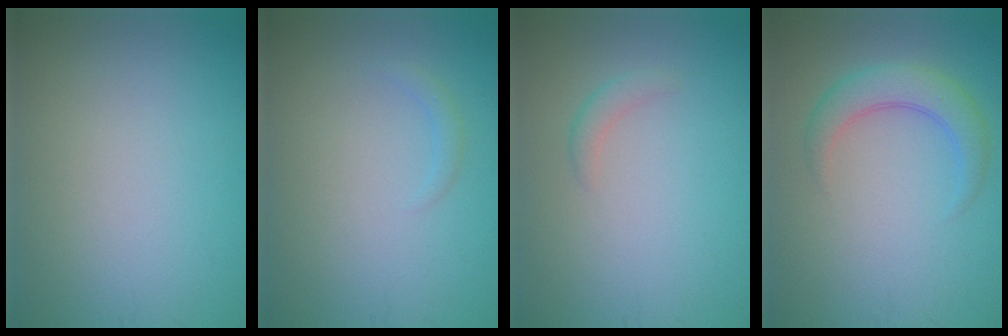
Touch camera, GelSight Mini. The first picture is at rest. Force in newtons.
{"total": 0.8, "press": 0.8, "slide": 0.0}
{"total": 1.1, "press": 1.1, "slide": 0.0}
{"total": 3.6, "press": 3.6, "slide": 0.1}